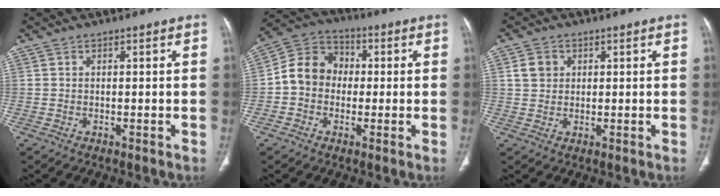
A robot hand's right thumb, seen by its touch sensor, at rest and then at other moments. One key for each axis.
{"total": 9.5, "fx": -0.6, "fy": 8.2, "fz": 4.7, "tx": -0.065, "ty": 0.034, "tz": -0.027}
{"total": 3.4, "fx": 1.0, "fy": 3.0, "fz": 1.4, "tx": -0.012, "ty": 0.000, "tz": 0.020}